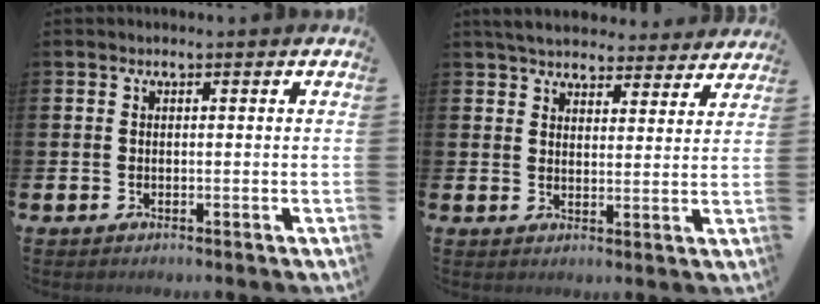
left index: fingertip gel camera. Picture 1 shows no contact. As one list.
[{"total": 5.3, "force": [5.1, 1.2, 0.8], "torque": [-0.030, -0.028, 0.091]}]